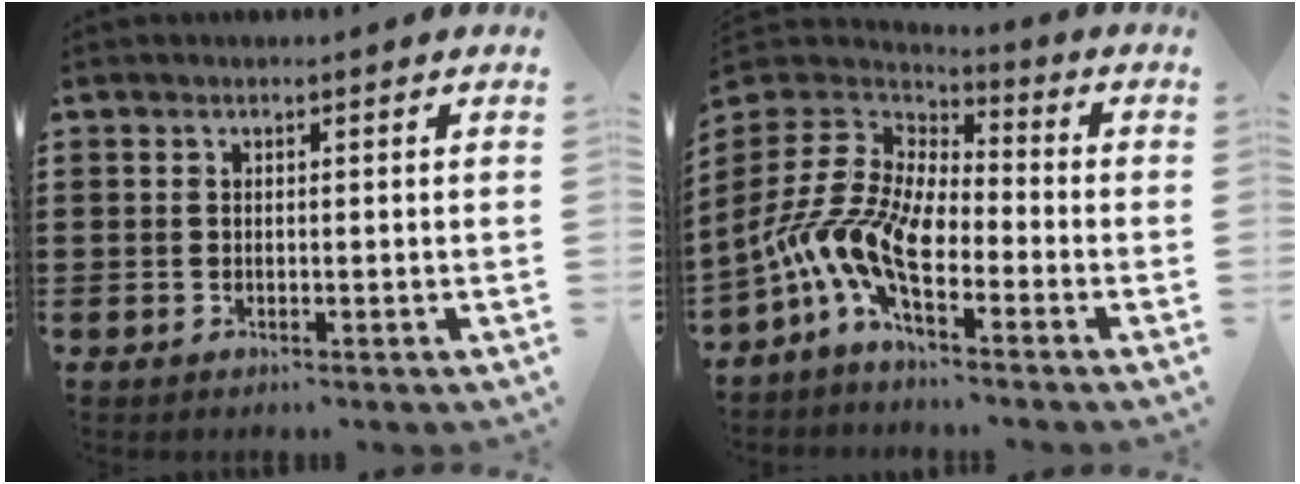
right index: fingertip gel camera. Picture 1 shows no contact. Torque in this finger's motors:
{"motor_torque": [2.14, 0.00, 1.05, 0.21]}